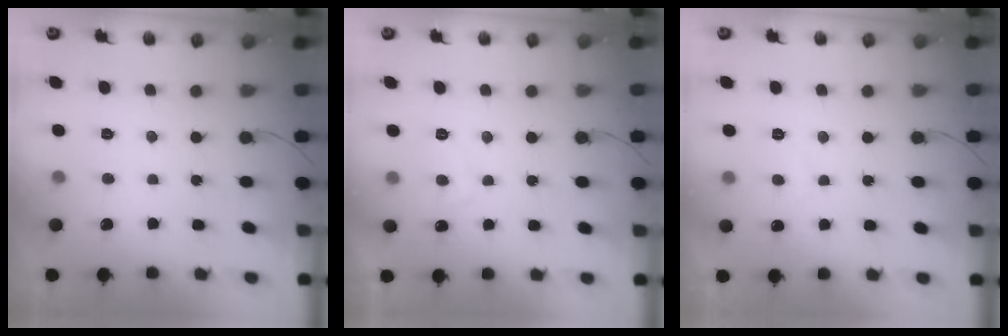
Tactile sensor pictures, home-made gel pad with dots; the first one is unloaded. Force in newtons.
{"total": 3.2, "press": 3.2, "slide": 0.3}
{"total": 3.4, "press": 3.4, "slide": 0.3}